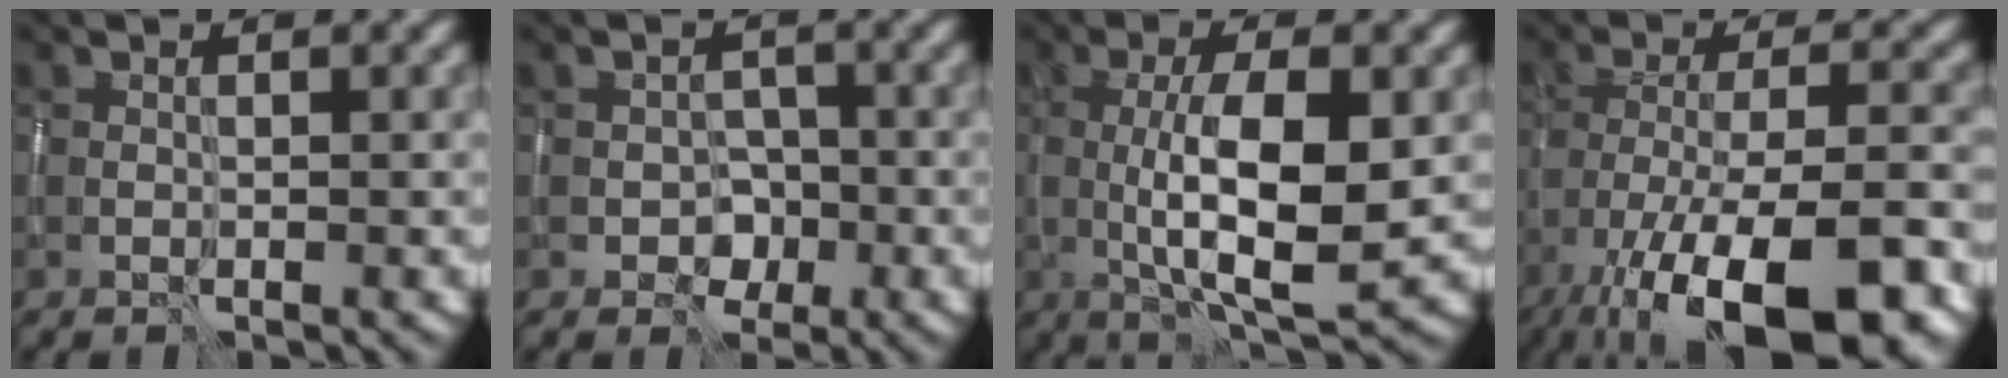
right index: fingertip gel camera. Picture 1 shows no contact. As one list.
[{"total": 2.1, "force": [-0.9, 1.8, 0.6], "torque": [-0.002, -0.001, -0.015]}, {"total": 8.1, "force": [-0.4, 2.4, 7.7], "torque": [-0.131, -0.008, -0.002]}, {"total": 14.2, "force": [-8.9, 4.3, 10.2], "torque": [-0.190, -0.013, -0.143]}]